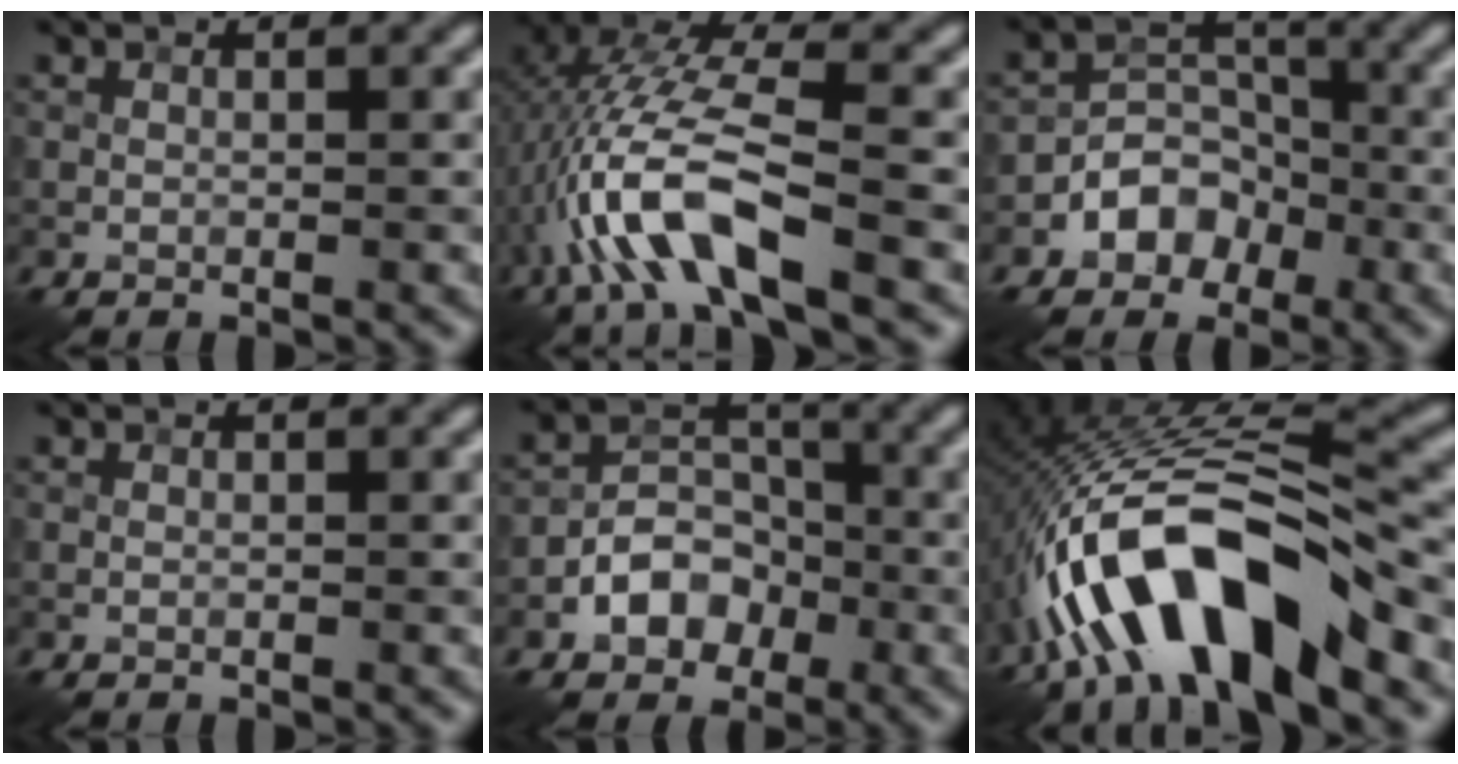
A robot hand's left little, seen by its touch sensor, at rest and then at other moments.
{"total": 9.5, "force": [-3.2, 3.0, 8.5], "torque": [-0.184, 0.011, -0.067]}
{"total": 4.3, "force": [-2.1, 3.3, 1.8], "torque": [-0.015, 0.007, -0.037]}
{"total": 0.0}
{"total": 4.6, "force": [-2.0, 3.4, 2.3], "torque": [-0.028, 0.003, -0.036]}
{"total": 13.5, "force": [-6.2, 4.7, 11.1], "torque": [-0.199, 0.016, -0.110]}